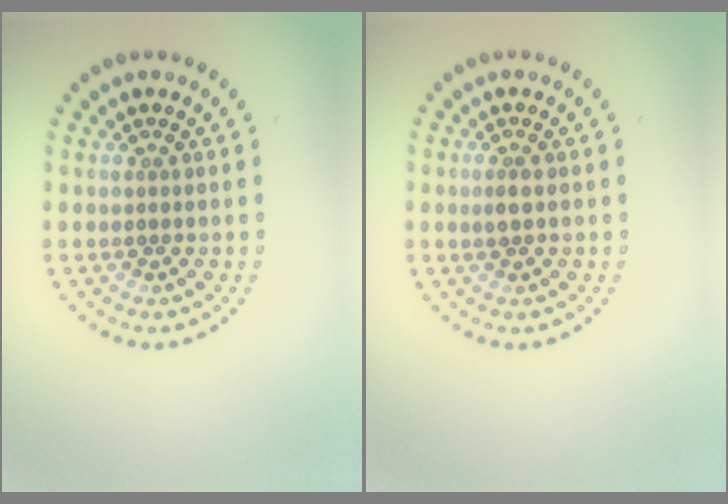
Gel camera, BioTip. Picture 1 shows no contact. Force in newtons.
{"total": 1.1, "press": 1.1, "slide": 0.2}